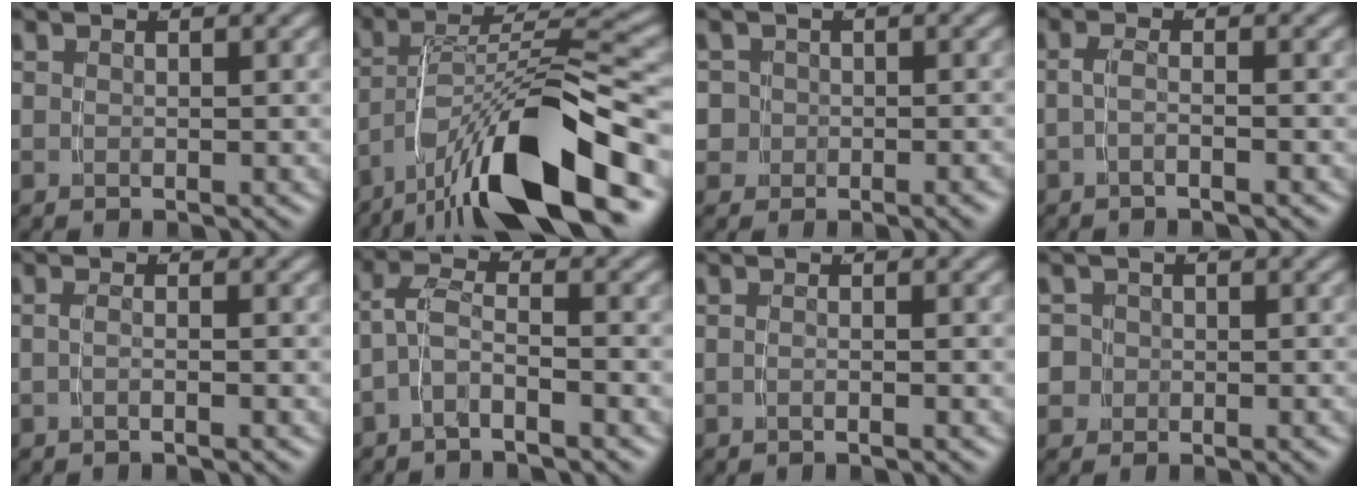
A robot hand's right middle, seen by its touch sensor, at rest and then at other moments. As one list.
[{"total": 10.0, "force": [-4.0, 3.4, 8.4], "torque": [-0.142, -0.007, -0.056]}, {"total": 3.8, "force": [-0.7, 3.6, 1.0], "torque": [-0.032, -0.011, -0.013]}, {"total": 1.6, "force": [-0.9, -0.4, 1.2], "torque": [-0.028, -0.005, -0.016]}, {"total": 1.3, "force": [-0.8, -0.6, 0.8], "torque": [-0.017, -0.003, -0.015]}, {"total": 2.9, "force": [-1.6, 1.4, 2.0], "torque": [-0.049, -0.017, -0.026]}, {"total": 0.9, "force": [-0.7, -0.5, 0.4], "torque": [-0.009, 0.000, -0.012]}, {"total": 4.2, "force": [-0.8, 4.0, 1.0], "torque": [-0.037, -0.014, -0.016]}]